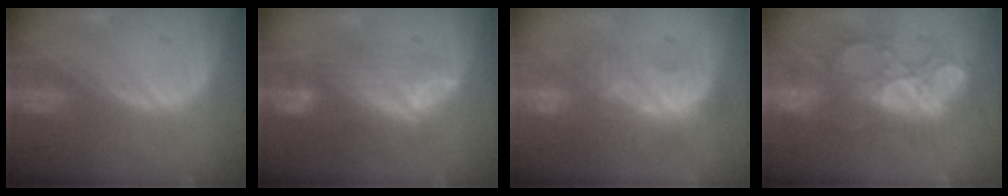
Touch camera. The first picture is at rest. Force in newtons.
{"total": 7.6, "press": 7.3, "slide": 2.2}
{"total": 8.8, "press": 8.4, "slide": 2.7}
{"total": 9.6, "press": 9.6, "slide": 0.1}